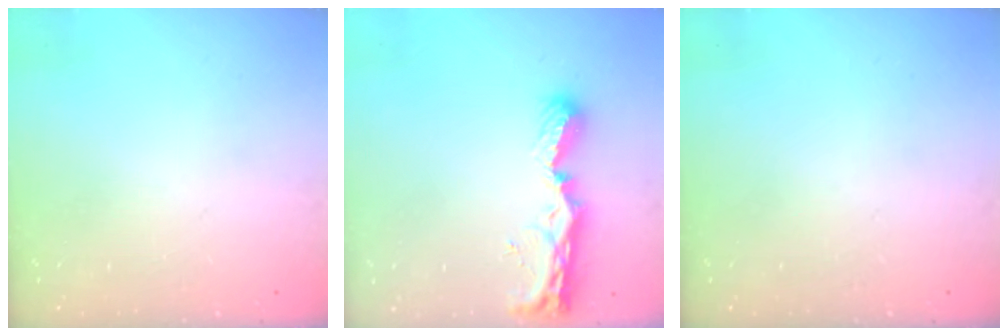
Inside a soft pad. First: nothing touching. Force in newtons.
{"total": 8.6, "press": 8.5, "slide": 1.0}
{"total": 0.0}